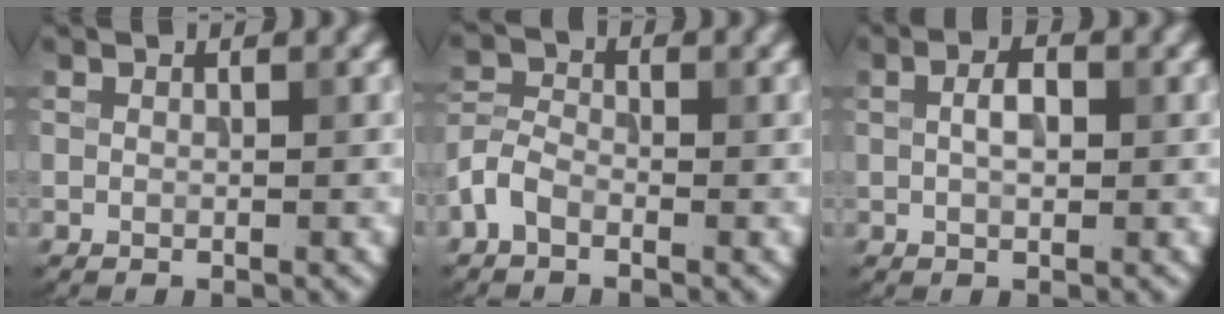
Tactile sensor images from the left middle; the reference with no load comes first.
{"total": 2.6, "force": [-1.6, 1.5, 1.4], "torque": [-0.028, 0.008, -0.044]}
{"total": 2.3, "force": [0.2, 1.2, 1.9], "torque": [-0.039, 0.003, 0.001]}